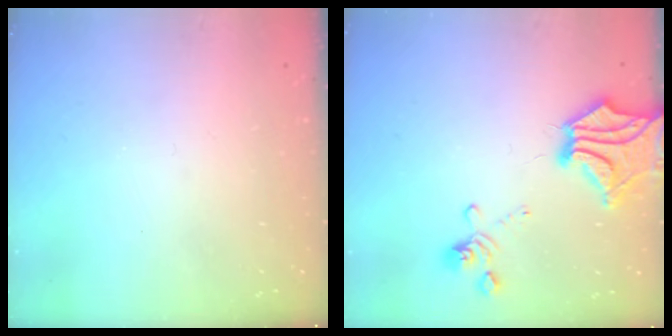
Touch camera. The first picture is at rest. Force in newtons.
{"total": 6.3, "press": 5.4, "slide": 3.2}